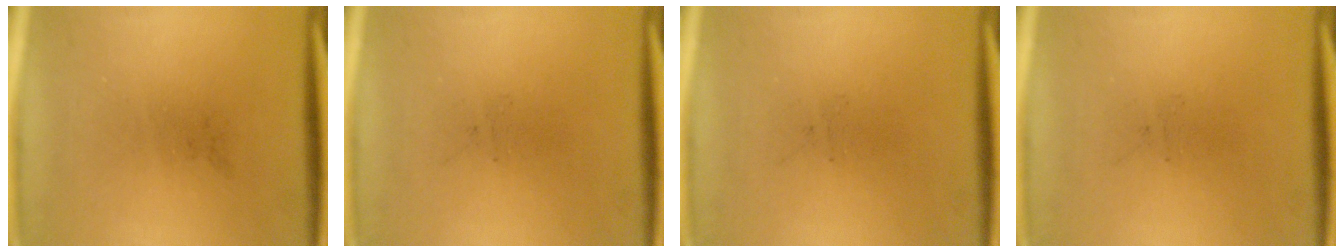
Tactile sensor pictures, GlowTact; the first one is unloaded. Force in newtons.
{"total": 0.0}
{"total": 0.0}
{"total": 0.0}